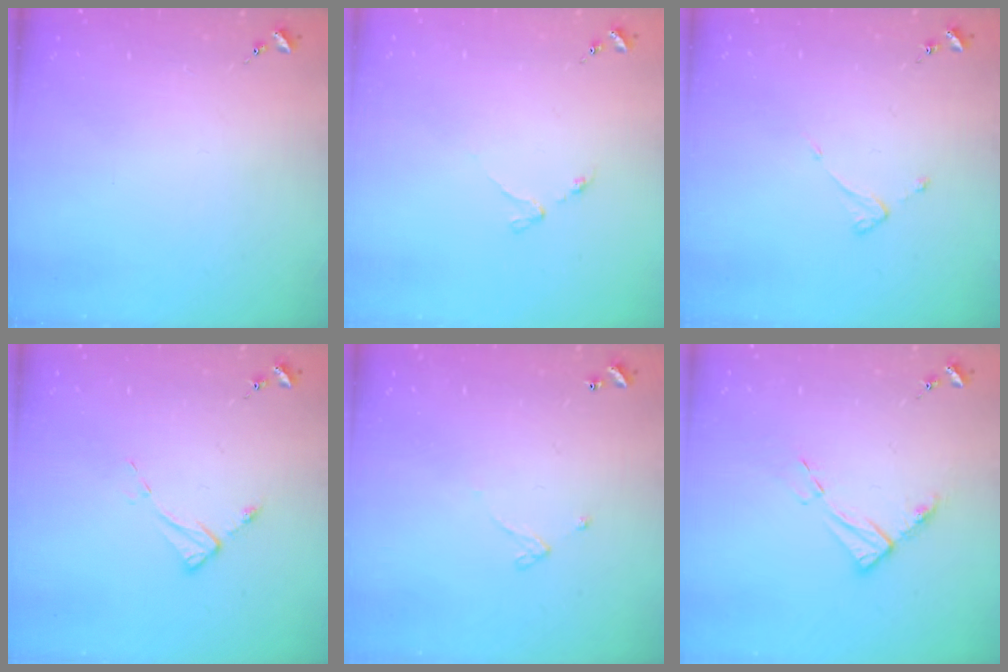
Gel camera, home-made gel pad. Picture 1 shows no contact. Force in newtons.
{"total": 3.2, "press": 3.1, "slide": 0.5}
{"total": 3.6, "press": 3.6, "slide": 0.2}
{"total": 5.3, "press": 5.2, "slide": 0.1}
{"total": 3.4, "press": 3.4, "slide": 0.5}
{"total": 8.7, "press": 8.6, "slide": 0.9}